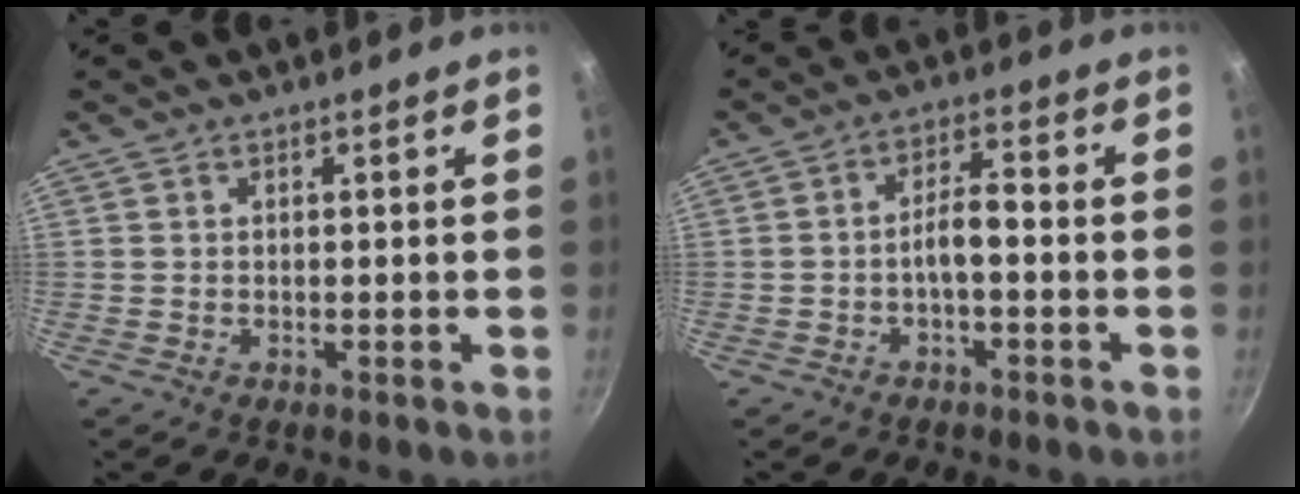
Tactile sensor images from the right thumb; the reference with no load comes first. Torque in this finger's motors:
{"motor_torque": [0.66, 0.57, 0.91, -0.31, 0.02]}